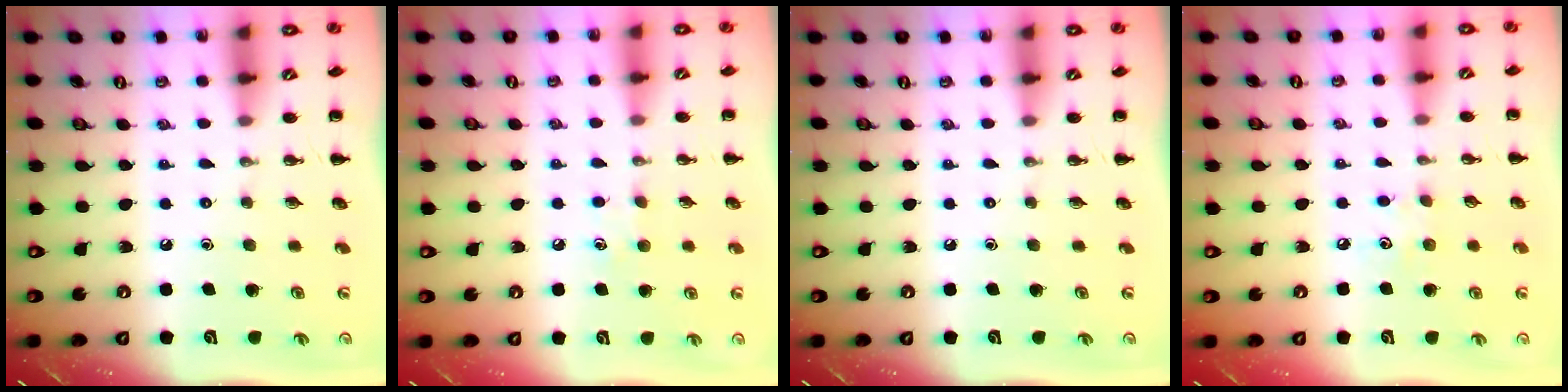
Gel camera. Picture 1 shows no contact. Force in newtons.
{"total": 5.5, "press": 5.3, "slide": 1.5}
{"total": 0.0}
{"total": 4.7, "press": 4.6, "slide": 1.1}